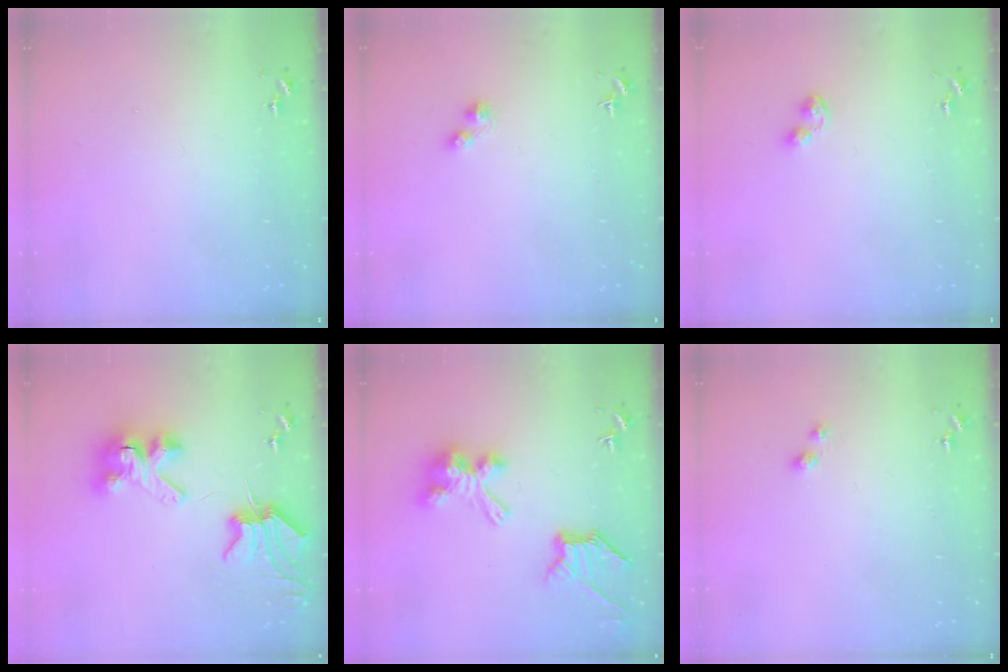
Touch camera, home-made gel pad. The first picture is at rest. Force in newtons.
{"total": 1.6, "press": 1.6, "slide": 0.2}
{"total": 5.4, "press": 5.4, "slide": 0.8}
{"total": 10.7, "press": 10.6, "slide": 1.2}
{"total": 12.1, "press": 12.0, "slide": 1.4}
{"total": 2.9, "press": 2.9, "slide": 0.5}